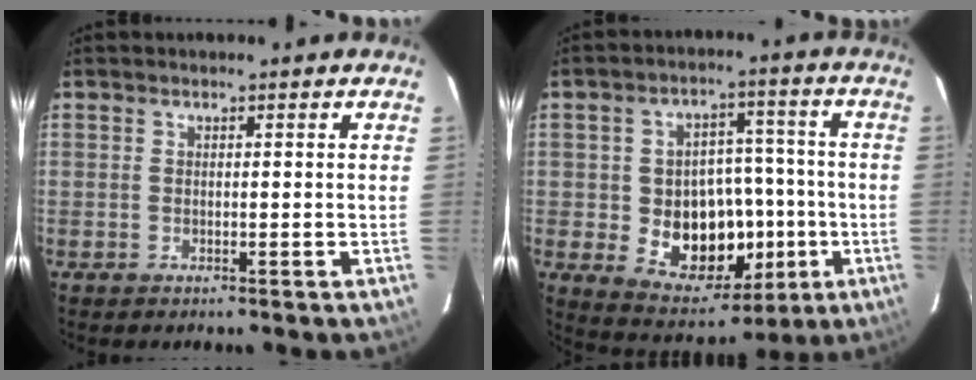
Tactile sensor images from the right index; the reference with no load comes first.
{"total": 15.6, "force": [-3.2, 11.8, 9.7], "torque": [-0.183, 0.011, -0.024]}